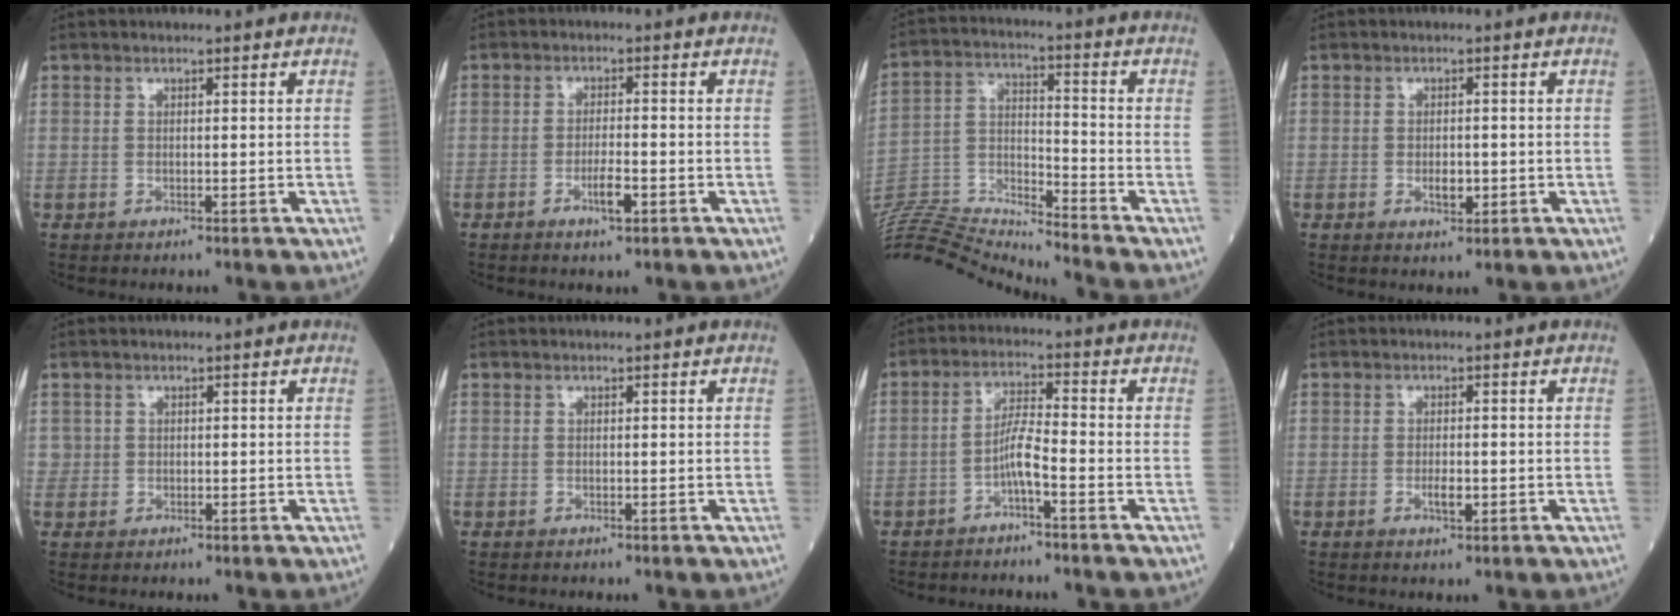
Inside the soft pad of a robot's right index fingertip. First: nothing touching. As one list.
[{"total": 3.3, "force": [-1.6, 0.5, 2.8], "torque": [-0.052, 0.000, -0.029]}, {"total": 16.6, "force": [-16.2, -1.2, 3.1], "torque": [-0.064, 0.030, -0.290]}, {"total": 2.3, "force": [-0.6, 1.1, 1.9], "torque": [-0.033, 0.000, -0.004]}, {"total": 1.0, "force": [0.1, 1.0, 0.0], "torque": [0.010, 0.004, 0.001]}, {"total": 0.0}, {"total": 4.4, "force": [-2.4, 0.1, 3.7], "torque": [-0.069, 0.008, -0.049]}, {"total": 2.1, "force": [-0.6, 0.7, 1.9], "torque": [-0.036, -0.001, -0.008]}]